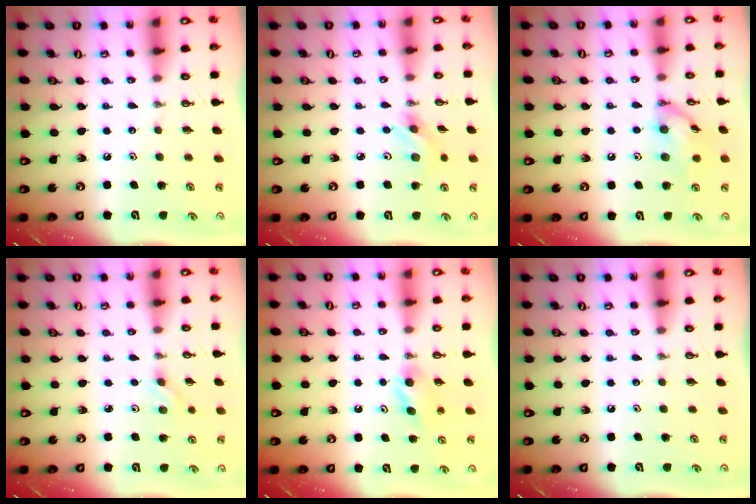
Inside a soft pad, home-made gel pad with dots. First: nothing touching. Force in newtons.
{"total": 4.1, "press": 4.0, "slide": 0.9}
{"total": 12.3, "press": 12.3, "slide": 0.4}
{"total": 3.0, "press": 2.6, "slide": 1.5}
{"total": 4.7, "press": 4.6, "slide": 1.1}
{"total": 0.0}